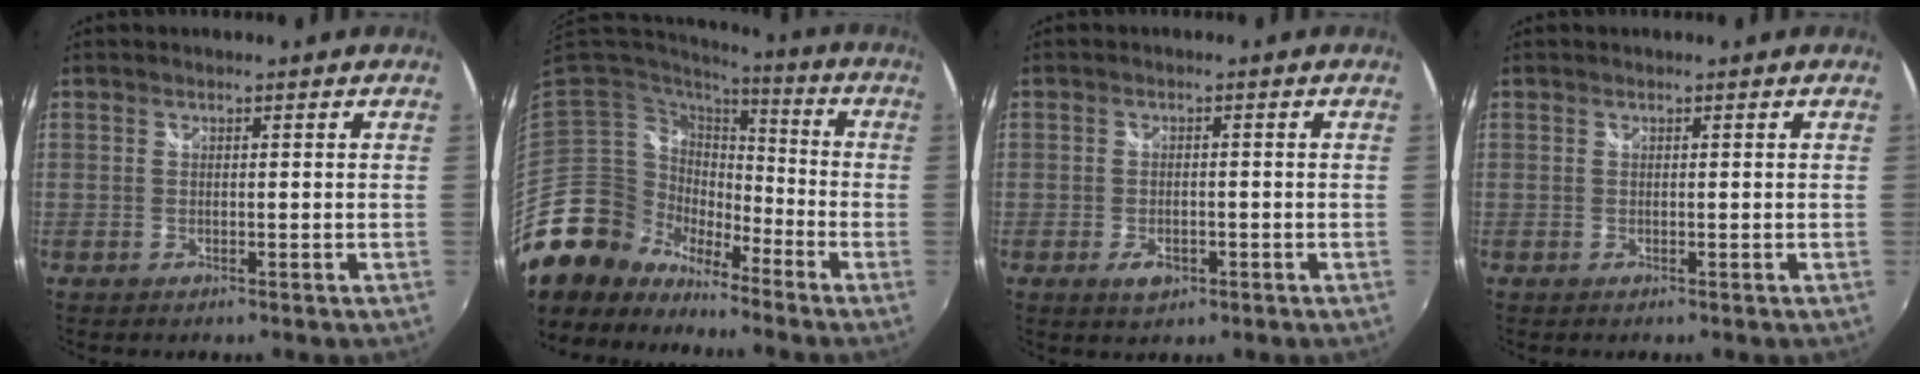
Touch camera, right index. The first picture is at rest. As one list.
[{"total": 11.5, "force": [-9.3, 6.7, 0.7], "torque": [-0.031, 0.030, -0.179]}, {"total": 3.5, "force": [-1.6, 2.1, 2.3], "torque": [-0.046, -0.006, -0.025]}, {"total": 0.0}]